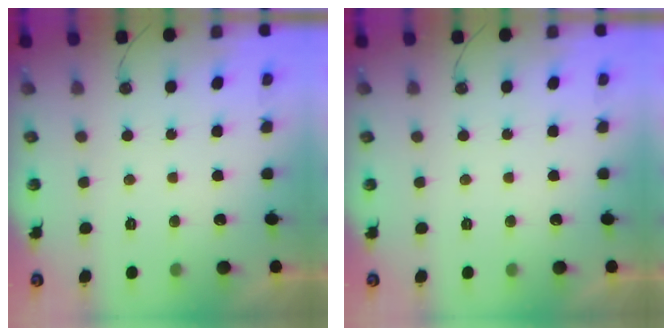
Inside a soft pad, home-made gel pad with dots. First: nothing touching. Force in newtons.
{"total": 0.0}